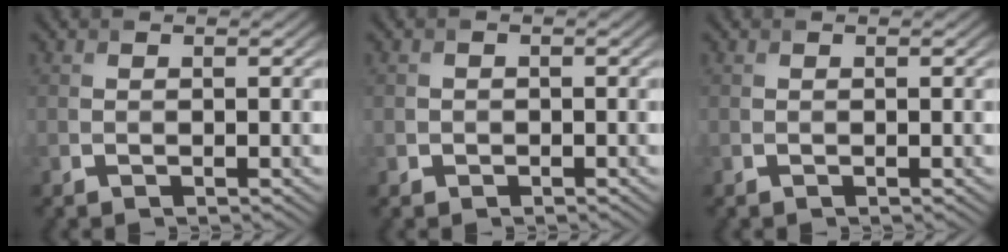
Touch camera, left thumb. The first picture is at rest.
{"total": 1.0, "force": [-0.4, 0.9, -0.1], "torque": [0.011, 0.002, -0.011]}
{"total": 0.0}